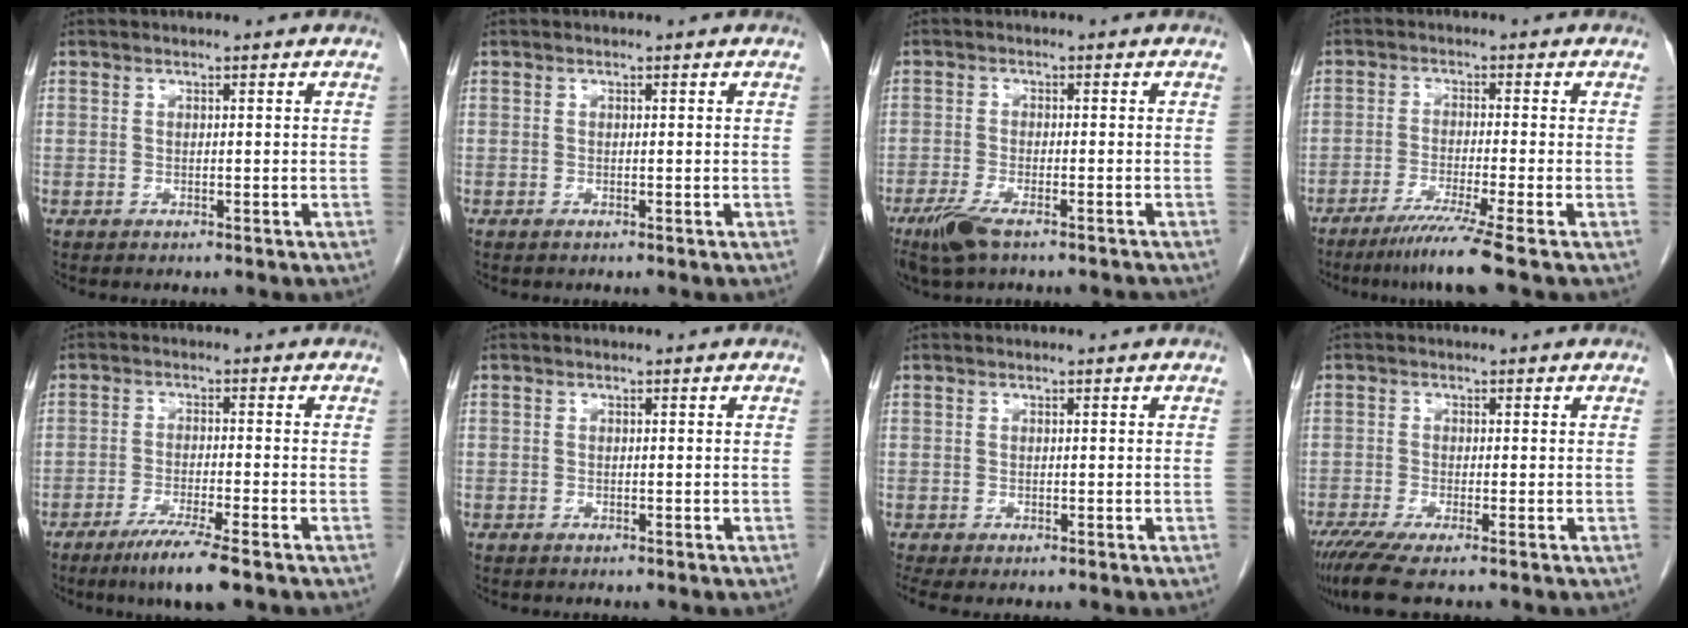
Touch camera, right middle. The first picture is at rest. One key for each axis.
{"total": 0.0}
{"total": 7.4, "fx": -5.7, "fy": 1.7, "fz": 4.4, "tx": -0.078, "ty": -0.015, "tz": -0.096}
{"total": 6.6, "fx": -4.7, "fy": -1.9, "fz": 4.2, "tx": -0.070, "ty": -0.023, "tz": -0.087}
{"total": 6.7, "fx": -4.6, "fy": -0.2, "fz": 5.0, "tx": -0.088, "ty": -0.018, "tz": -0.081}
{"total": 0.0}
{"total": 2.0, "fx": -1.3, "fy": 0.8, "fz": 1.2, "tx": -0.017, "ty": -0.007, "tz": -0.022}
{"total": 5.4, "fx": -3.8, "fy": 0.2, "fz": 3.8, "tx": -0.065, "ty": -0.015, "tz": -0.070}